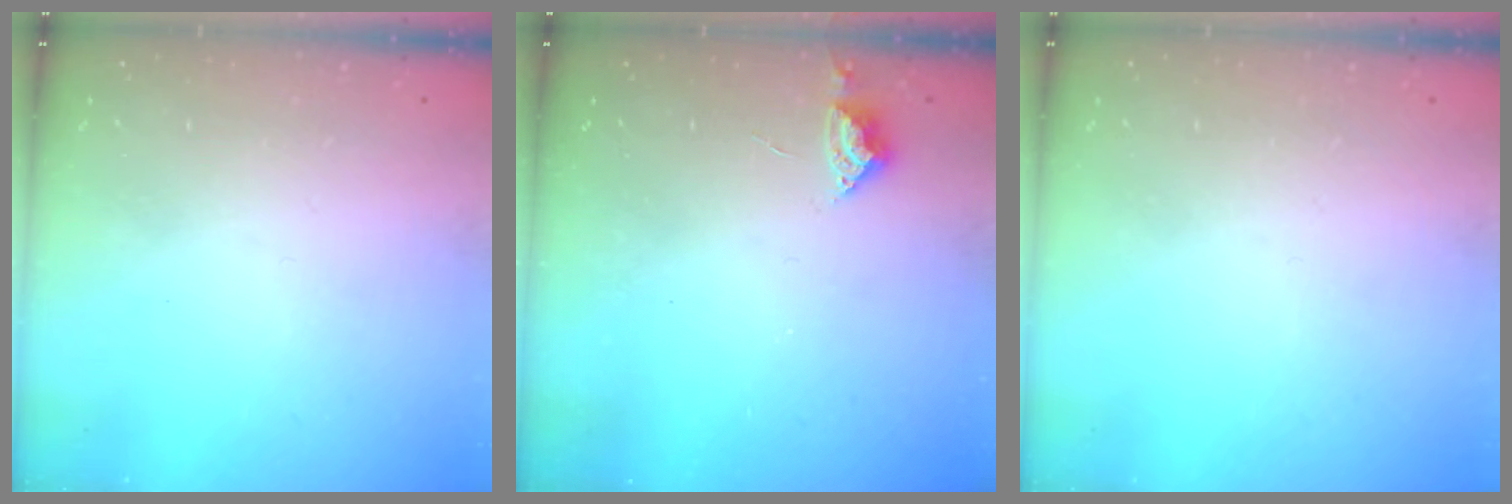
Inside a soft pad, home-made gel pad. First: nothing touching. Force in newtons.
{"total": 3.9, "press": 3.8, "slide": 0.7}
{"total": 0.0}